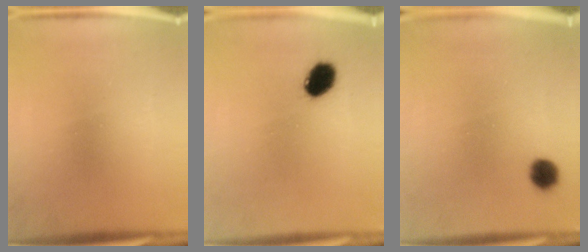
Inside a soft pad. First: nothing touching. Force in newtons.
{"total": 6.2}
{"total": 3.5}